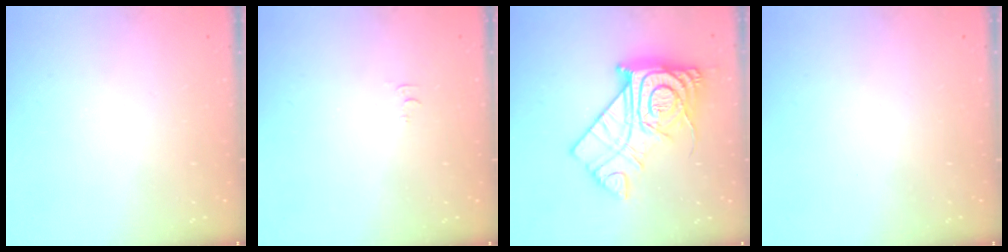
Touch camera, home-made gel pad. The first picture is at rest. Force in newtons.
{"total": 3.1, "press": 3.1, "slide": 0.4}
{"total": 24.4, "press": 24.3, "slide": 2.4}
{"total": 1.7, "press": 1.7, "slide": 0.1}